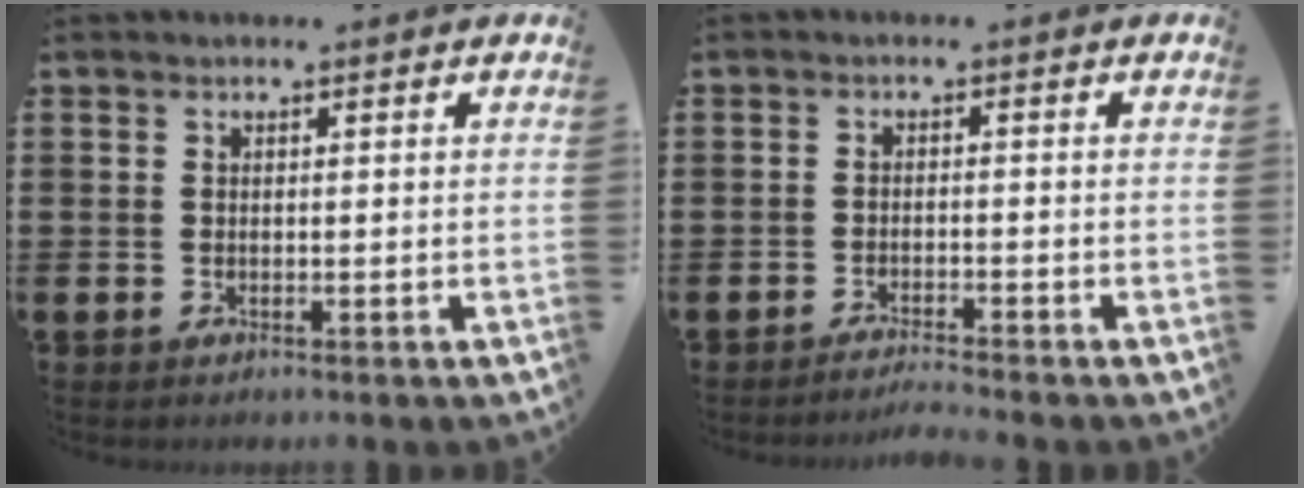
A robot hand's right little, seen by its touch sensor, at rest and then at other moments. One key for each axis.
{"total": 1.7, "fx": -1.7, "fy": -0.2, "fz": 0.4, "tx": -0.007, "ty": 0.002, "tz": -0.033}